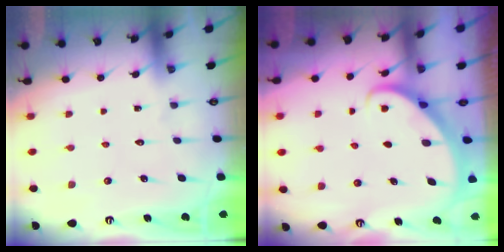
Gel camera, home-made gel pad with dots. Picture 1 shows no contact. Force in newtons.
{"total": 2.7, "press": 2.7, "slide": 0.2}